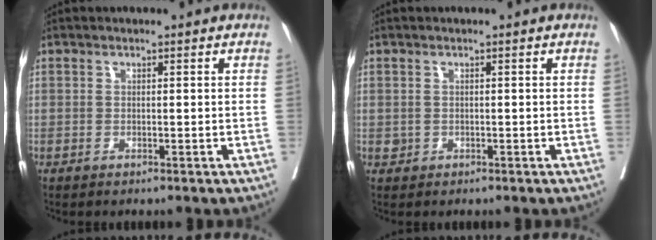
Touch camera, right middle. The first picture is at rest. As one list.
[{"total": 0.8, "force": [0.0, 0.7, 0.2], "torque": [0.000, 0.002, 0.002]}]